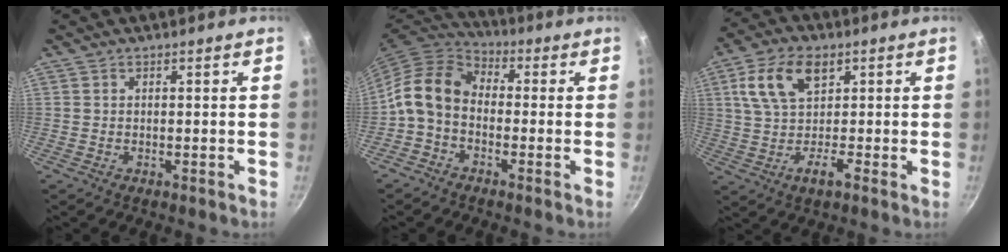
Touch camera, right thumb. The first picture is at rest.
{"total": 10.0, "force": [-1.9, 7.1, 6.8], "torque": [-0.120, 0.043, -0.058]}
{"total": 10.8, "force": [2.4, 6.9, 7.9], "torque": [-0.126, 0.011, 0.031]}